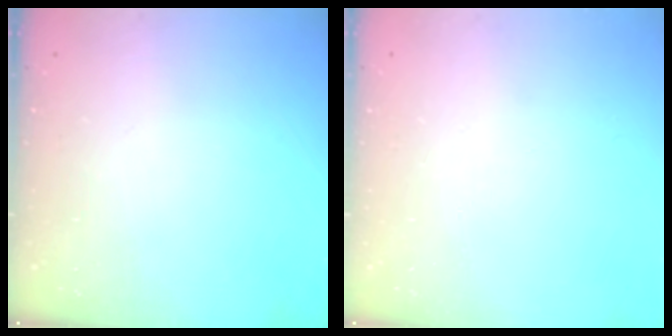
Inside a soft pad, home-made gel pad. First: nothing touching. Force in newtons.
{"total": 0.0}